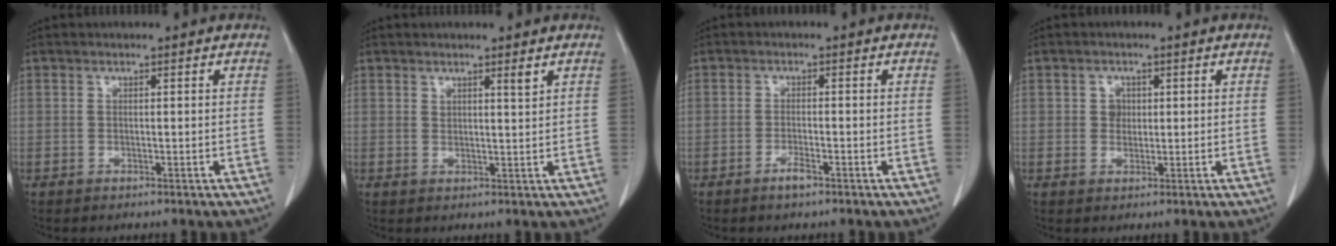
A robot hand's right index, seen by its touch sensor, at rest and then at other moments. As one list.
[{"total": 1.7, "force": [1.3, 0.0, 1.1], "torque": [-0.019, -0.007, 0.020]}, {"total": 1.9, "force": [-1.3, 0.3, 1.4], "torque": [-0.025, 0.000, -0.021]}, {"total": 2.0, "force": [0.4, 1.7, 0.9], "torque": [-0.010, 0.001, 0.004]}]